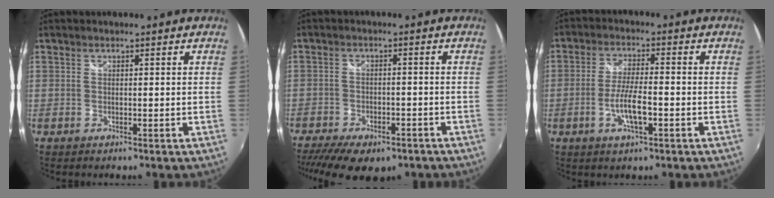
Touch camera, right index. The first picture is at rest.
{"total": 14.1, "force": [-10.0, 6.4, 7.6], "torque": [-0.175, -0.030, -0.146]}
{"total": 6.5, "force": [-2.3, 1.3, 5.9], "torque": [-0.117, -0.005, -0.043]}